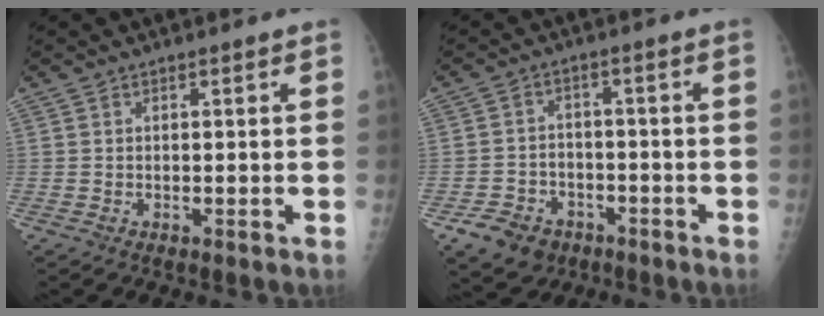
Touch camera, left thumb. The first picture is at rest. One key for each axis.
{"total": 8.0, "fx": -4.5, "fy": 6.0, "fz": 2.7, "tx": -0.037, "ty": 0.028, "tz": -0.069}